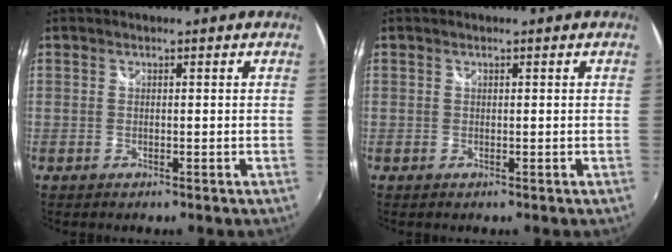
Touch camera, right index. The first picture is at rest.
{"total": 0.9, "force": [0.3, -0.8, -0.2], "torque": [0.007, 0.000, 0.002]}